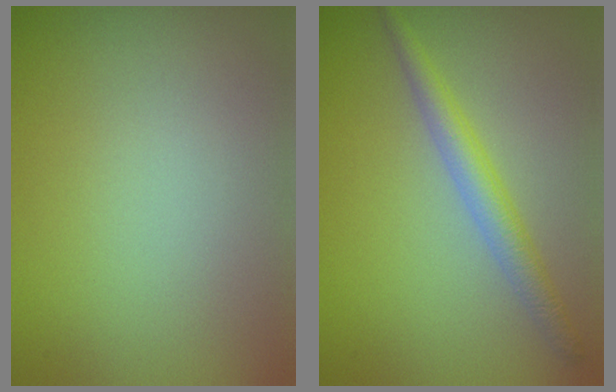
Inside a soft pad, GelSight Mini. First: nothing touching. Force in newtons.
{"total": 2.6, "press": 2.6, "slide": 0.1}